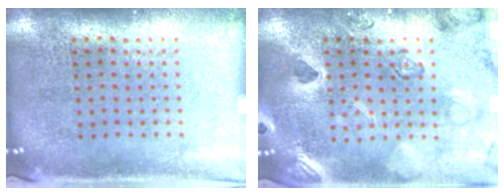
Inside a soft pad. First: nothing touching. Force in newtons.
{"total": 2.5, "press": 2.3, "slide": 0.8}